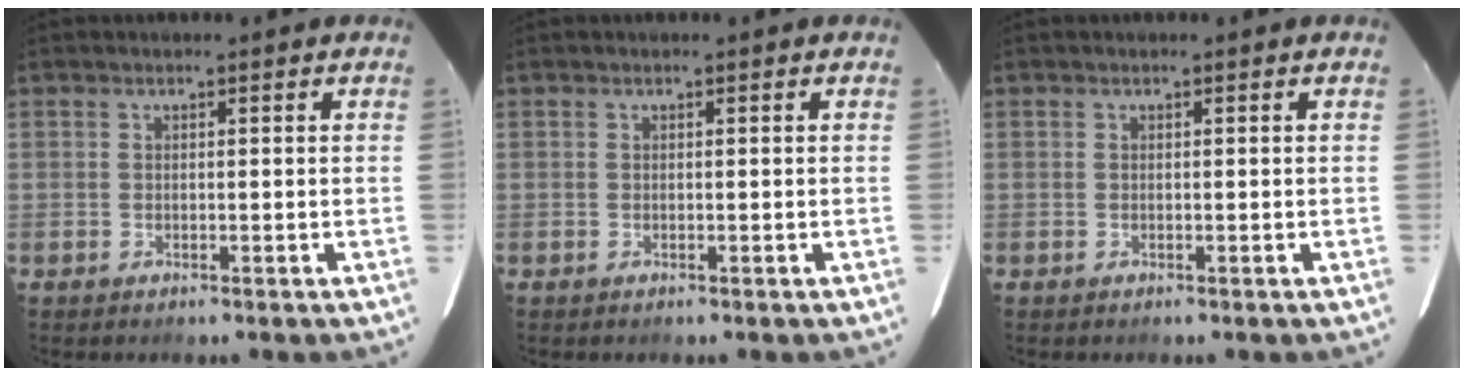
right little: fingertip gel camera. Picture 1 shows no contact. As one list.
[{"total": 0.0}, {"total": 0.0}]